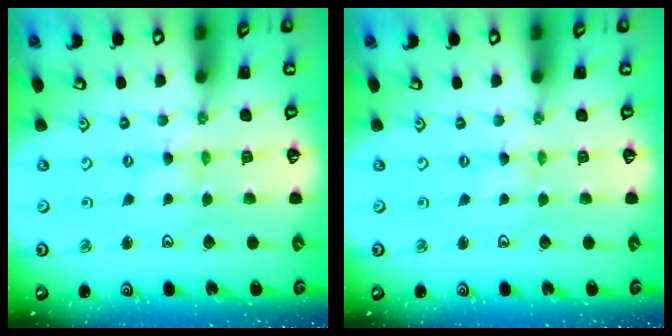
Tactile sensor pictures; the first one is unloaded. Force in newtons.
{"total": 0.0}